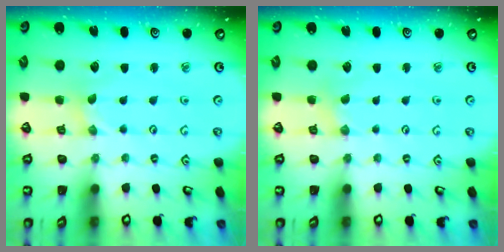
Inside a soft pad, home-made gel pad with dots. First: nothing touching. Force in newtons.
{"total": 2.2, "press": 2.2, "slide": 0.4}